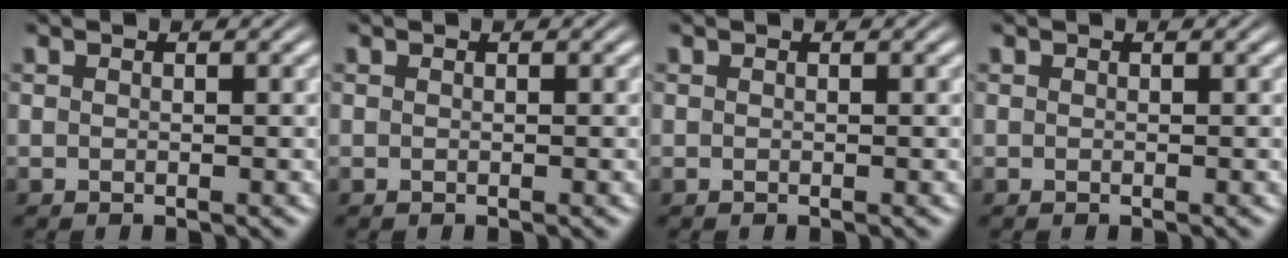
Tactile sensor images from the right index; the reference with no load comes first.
{"total": 0.0}
{"total": 0.0}
{"total": 0.0}